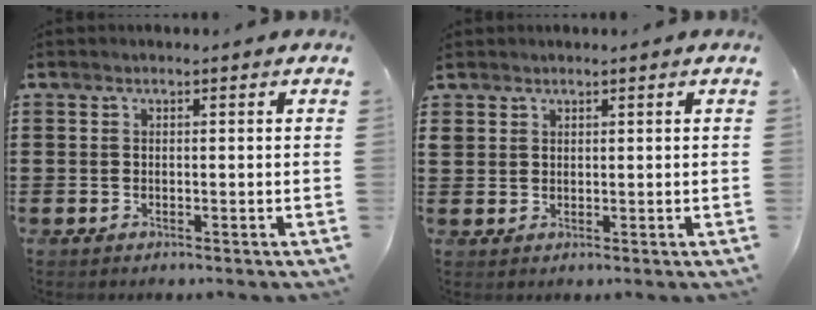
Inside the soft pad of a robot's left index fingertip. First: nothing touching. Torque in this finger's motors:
{"motor_torque": [1.32, 0.82, 0.33, 0.08]}